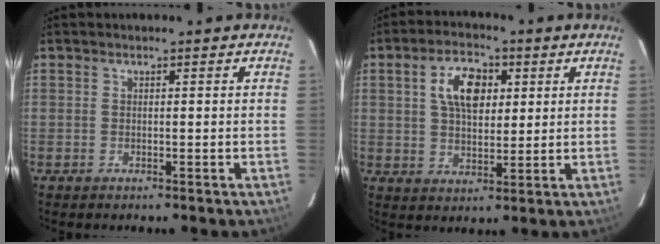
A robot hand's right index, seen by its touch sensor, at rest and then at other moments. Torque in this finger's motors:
{"motor_torque": [0.39, 0.00, 0.20, 0.11]}